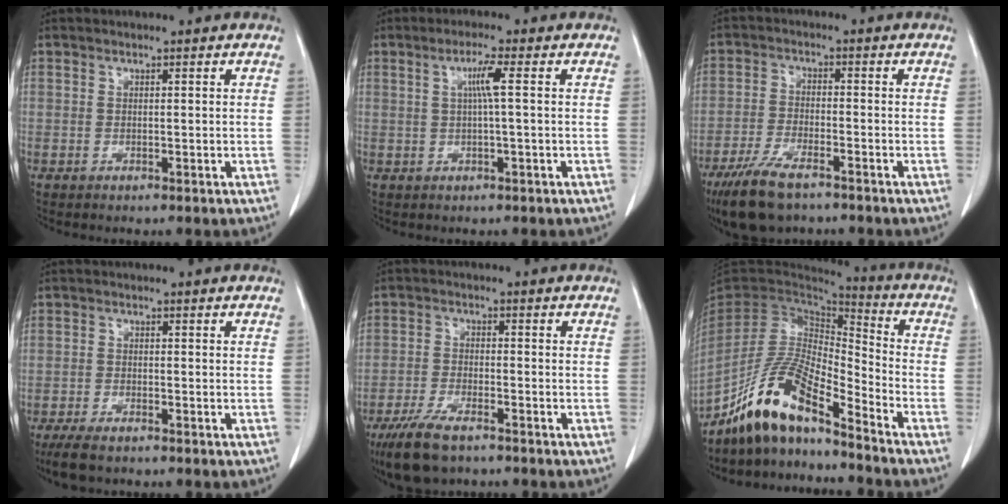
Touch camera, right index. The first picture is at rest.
{"total": 3.4, "force": [0.6, -0.5, 3.3], "torque": [-0.063, 0.004, 0.011]}
{"total": 8.7, "force": [-6.3, 2.6, 5.5], "torque": [-0.111, -0.016, -0.112]}
{"total": 4.7, "force": [-3.6, 1.3, 2.7], "torque": [-0.049, -0.010, -0.058]}
{"total": 8.1, "force": [-5.9, 2.4, 5.1], "torque": [-0.101, -0.016, -0.105]}
{"total": 13.6, "force": [-10.6, 2.4, 8.2], "torque": [-0.164, 0.006, -0.196]}